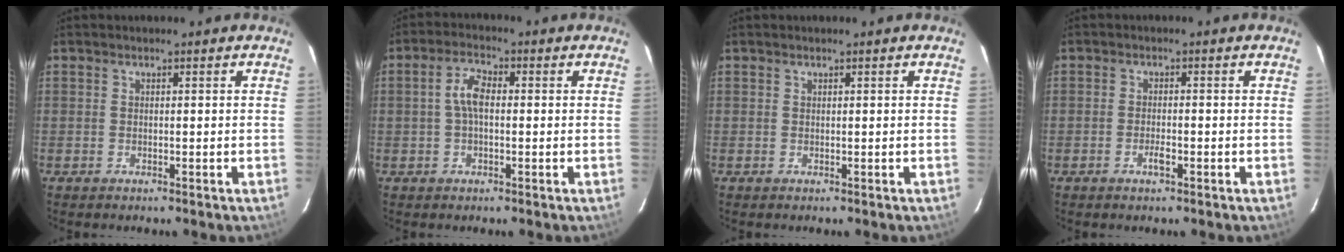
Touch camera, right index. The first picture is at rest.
{"total": 4.5, "force": [0.0, 2.2, 3.9], "torque": [-0.079, 0.013, -0.001]}
{"total": 0.0}
{"total": 2.1, "force": [-1.2, 0.7, 1.6], "torque": [-0.035, 0.000, -0.022]}